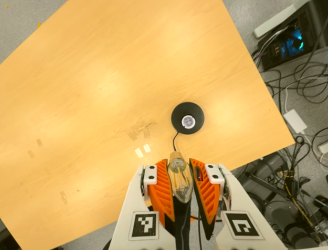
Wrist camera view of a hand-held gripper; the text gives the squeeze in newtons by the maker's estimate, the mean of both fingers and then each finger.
{"total": 21.0, "left": 23.0, "right": 19.0}